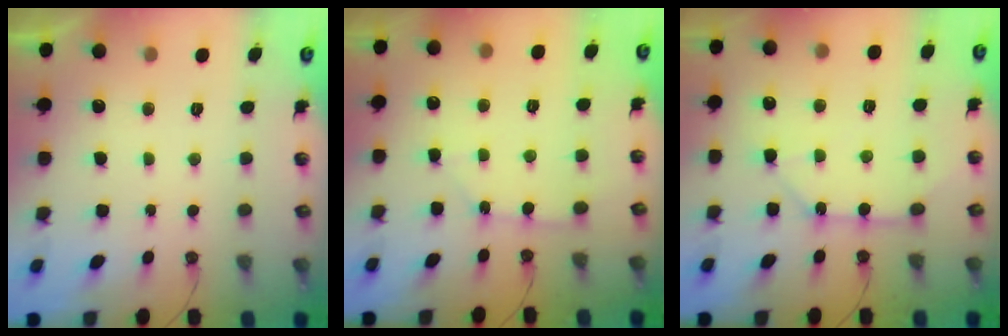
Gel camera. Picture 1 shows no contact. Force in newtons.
{"total": 2.4, "press": 2.3, "slide": 0.3}
{"total": 10.9, "press": 10.8, "slide": 1.2}